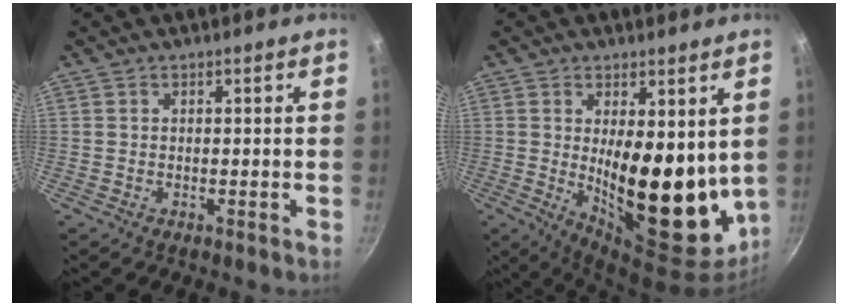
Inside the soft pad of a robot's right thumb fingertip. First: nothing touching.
{"total": 18.2, "force": [1.6, 7.9, 16.3], "torque": [-0.204, -0.049, 0.042]}